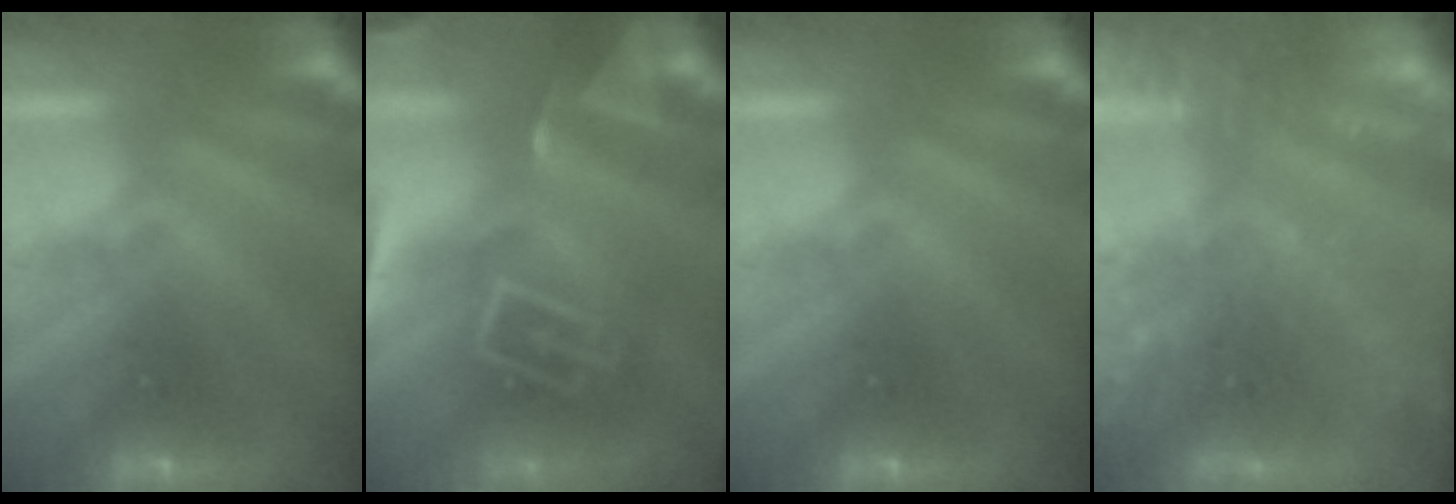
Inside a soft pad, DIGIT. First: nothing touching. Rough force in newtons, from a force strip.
{"total": 7.8}
{"total": 0.0}
{"total": 5.8}